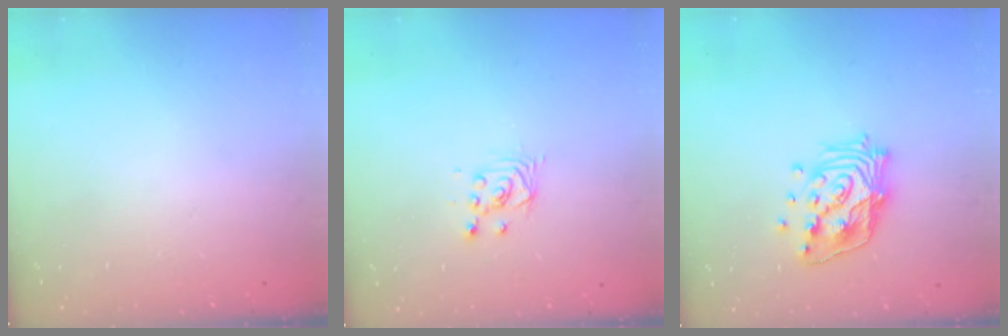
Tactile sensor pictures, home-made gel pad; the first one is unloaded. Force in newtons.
{"total": 2.5, "press": 2.5, "slide": 0.1}
{"total": 16.8, "press": 16.7, "slide": 2.2}